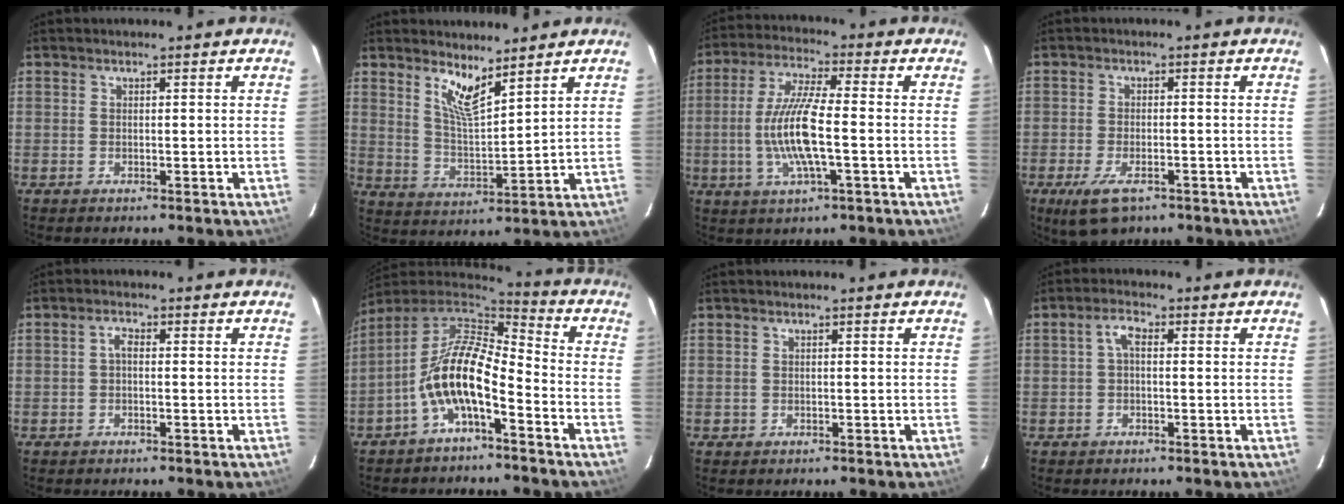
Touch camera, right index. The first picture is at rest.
{"total": 6.9, "force": [5.1, 1.4, 4.4], "torque": [-0.082, -0.011, 0.100]}
{"total": 11.8, "force": [-2.1, 1.9, 11.4], "torque": [-0.233, -0.001, -0.042]}
{"total": 7.5, "force": [-4.5, 3.3, 5.0], "torque": [-0.116, -0.020, -0.075]}
{"total": 1.4, "force": [-0.3, 0.7, 1.2], "torque": [-0.025, 0.009, -0.006]}
{"total": 12.6, "force": [-5.3, 4.8, 10.4], "torque": [-0.206, 0.006, -0.105]}
{"total": 1.2, "force": [-0.3, 1.1, 0.1], "torque": [-0.003, 0.003, 0.000]}
{"total": 2.5, "force": [-0.1, 1.2, 2.2], "torque": [-0.044, 0.012, 0.000]}